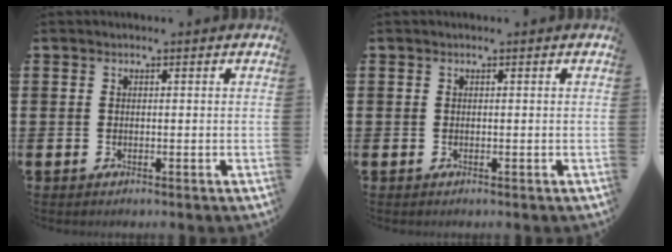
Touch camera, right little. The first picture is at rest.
{"total": 0.0}